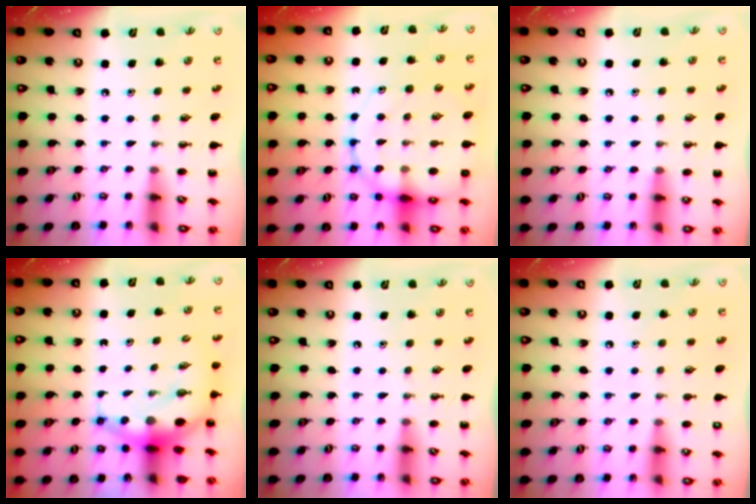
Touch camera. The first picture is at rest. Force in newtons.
{"total": 17.1, "press": 16.8, "slide": 3.2}
{"total": 6.3, "press": 6.0, "slide": 1.9}
{"total": 7.3, "press": 7.1, "slide": 1.5}
{"total": 0.0}
{"total": 5.4, "press": 5.2, "slide": 1.5}